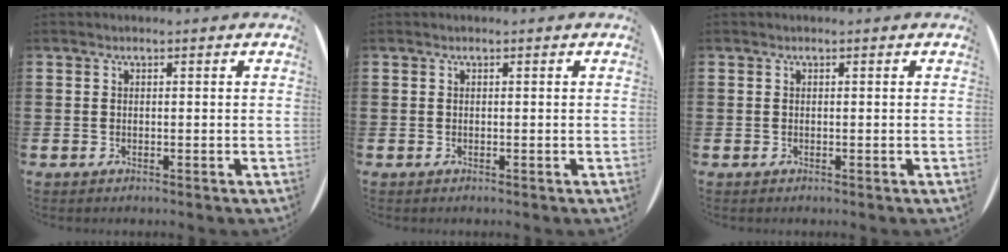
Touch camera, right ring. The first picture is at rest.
{"total": 0.0}
{"total": 0.0}